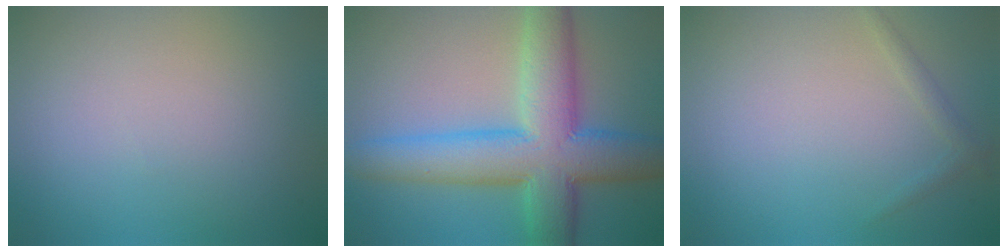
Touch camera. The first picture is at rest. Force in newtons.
{"total": 10.5, "press": 10.5, "slide": 0.2}
{"total": 1.0, "press": 1.0, "slide": 0.0}